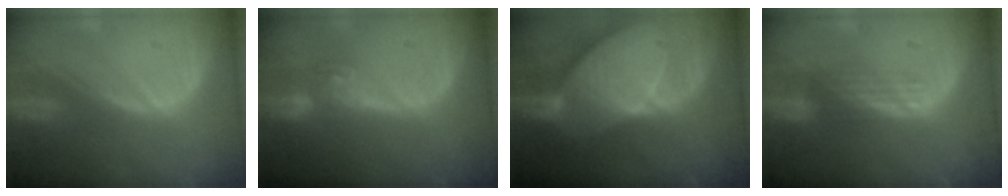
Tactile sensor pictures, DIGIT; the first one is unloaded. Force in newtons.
{"total": 4.7, "press": 4.2, "slide": 2.2}
{"total": 10.6, "press": 9.4, "slide": 5.0}
{"total": 3.7, "press": 3.0, "slide": 2.2}